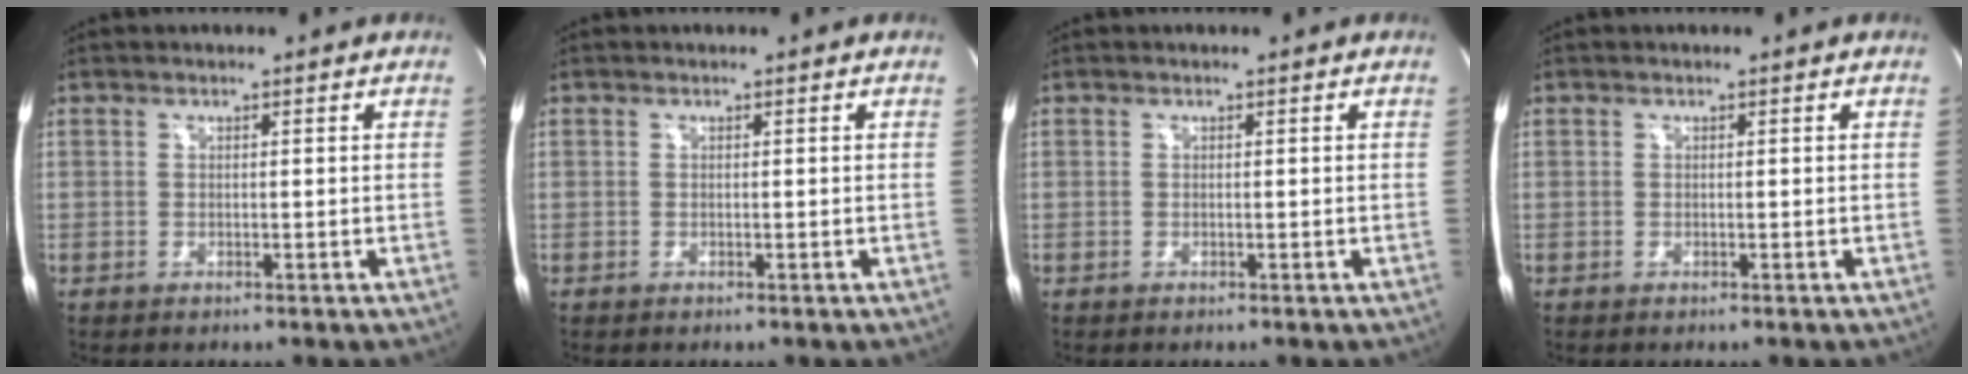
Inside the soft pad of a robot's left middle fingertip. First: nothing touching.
{"total": 0.0}
{"total": 0.0}
{"total": 0.0}